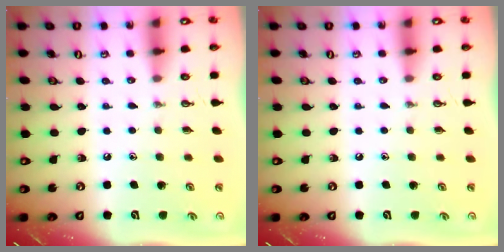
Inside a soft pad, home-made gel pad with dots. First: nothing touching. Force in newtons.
{"total": 0.0}